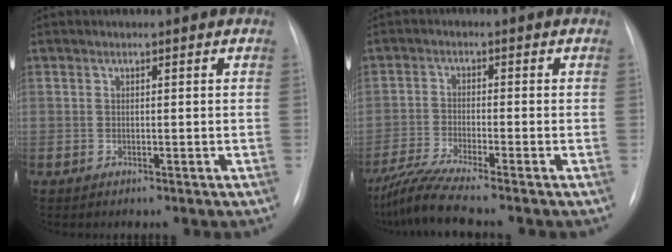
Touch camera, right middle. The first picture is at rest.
{"total": 6.9, "force": [-5.8, -1.4, 3.3], "torque": [-0.065, -0.026, -0.108]}